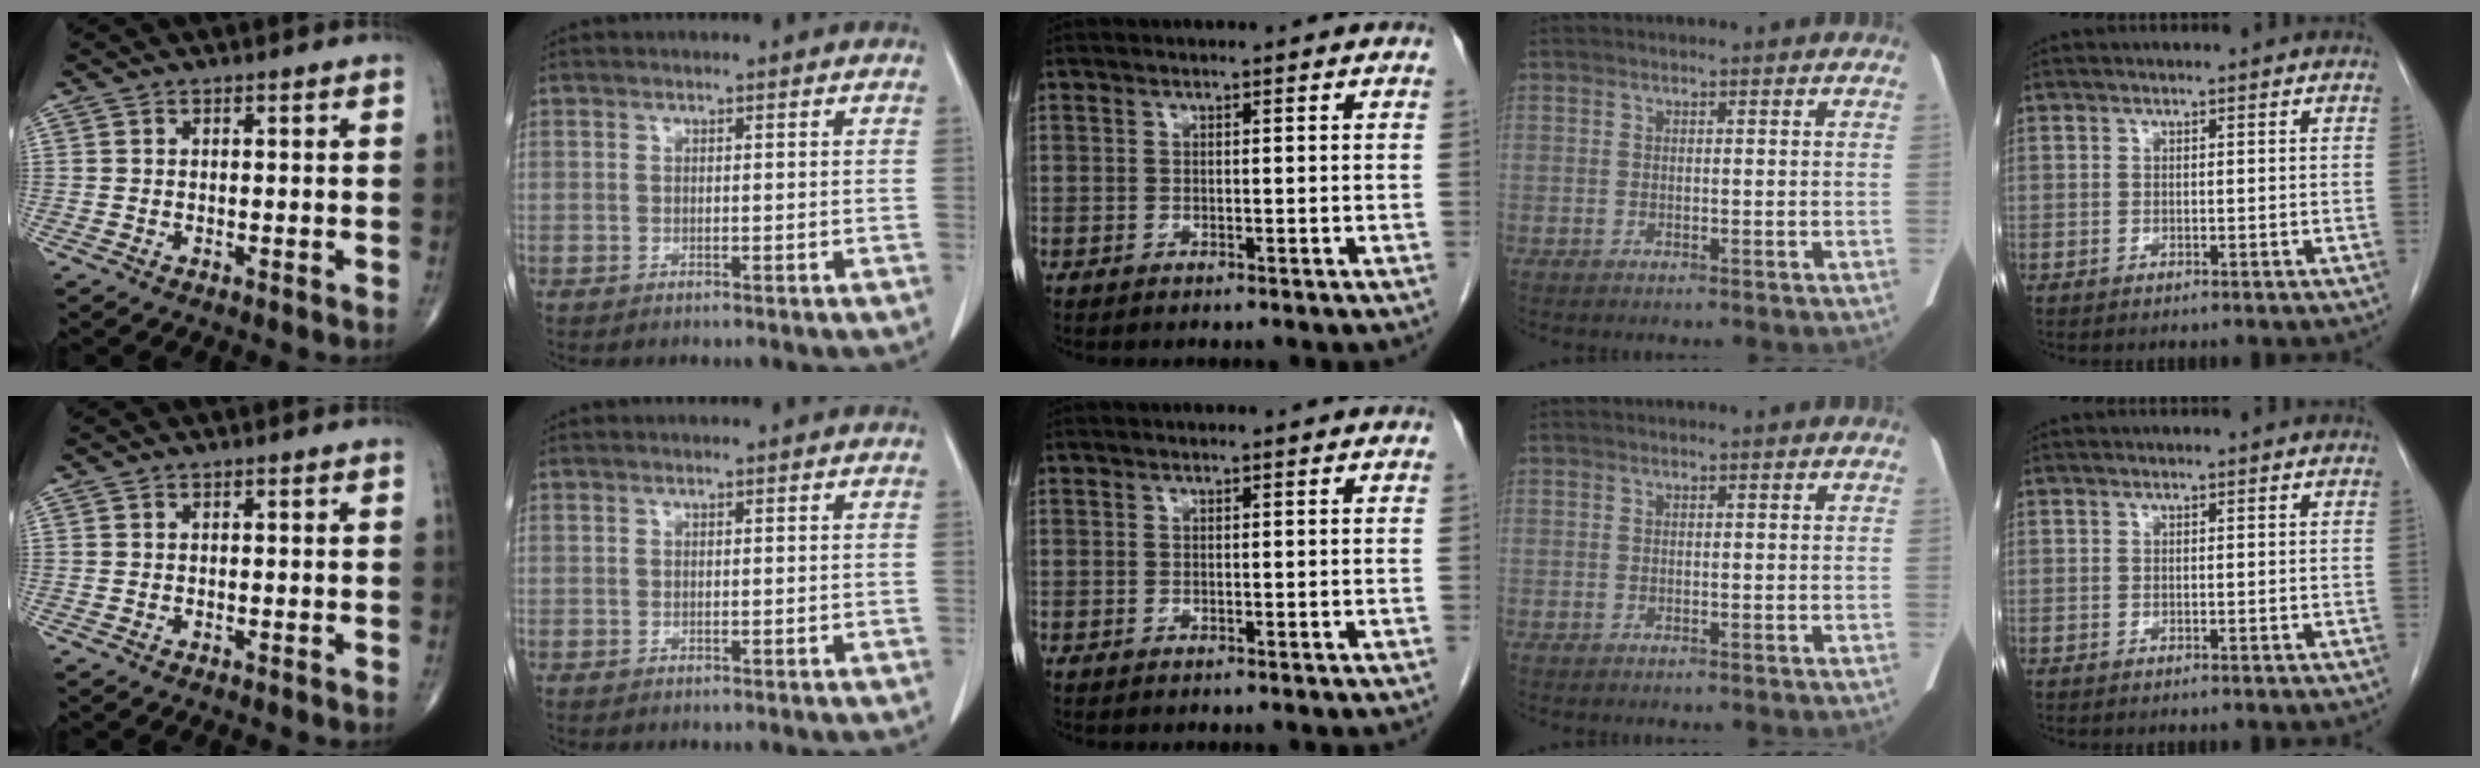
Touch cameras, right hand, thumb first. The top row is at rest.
{}